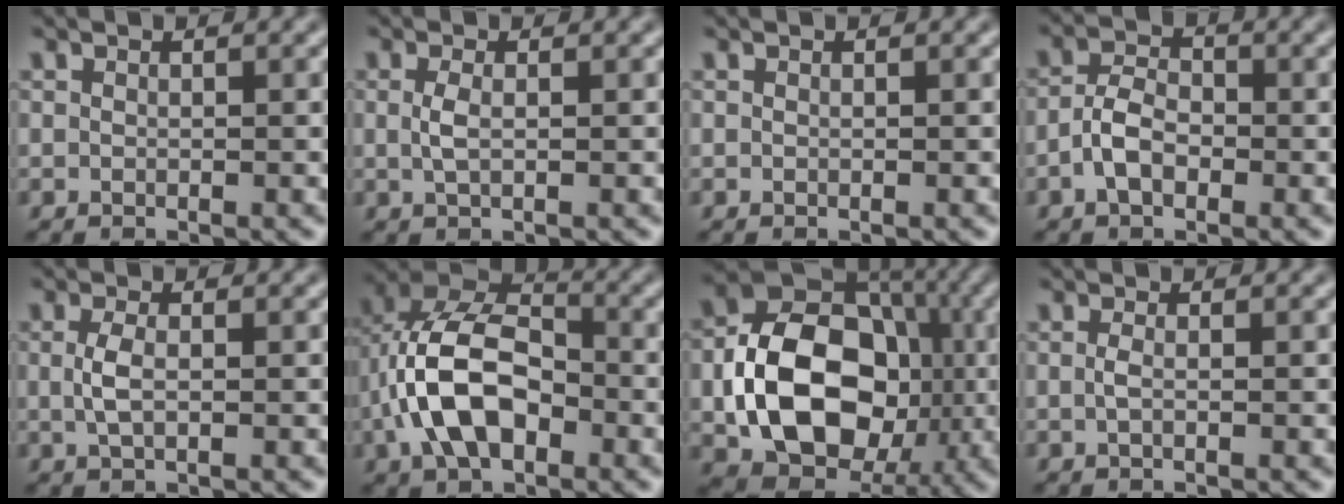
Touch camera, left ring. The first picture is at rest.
{"total": 1.4, "force": [0.1, 0.5, 1.3], "torque": [-0.031, 0.001, 0.002]}
{"total": 0.0}
{"total": 3.0, "force": [-1.3, 1.7, 2.1], "torque": [-0.038, 0.009, -0.030]}
{"total": 1.9, "force": [0.1, 0.8, 1.7], "torque": [-0.041, 0.001, 0.000]}
{"total": 9.2, "force": [-2.2, 5.4, 7.1], "torque": [-0.147, 0.018, -0.050]}
{"total": 13.1, "force": [-1.9, 9.6, 8.7], "torque": [-0.147, 0.006, -0.038]}
{"total": 0.9, "force": [-0.1, 0.2, 0.8], "torque": [-0.019, -0.002, -0.003]}